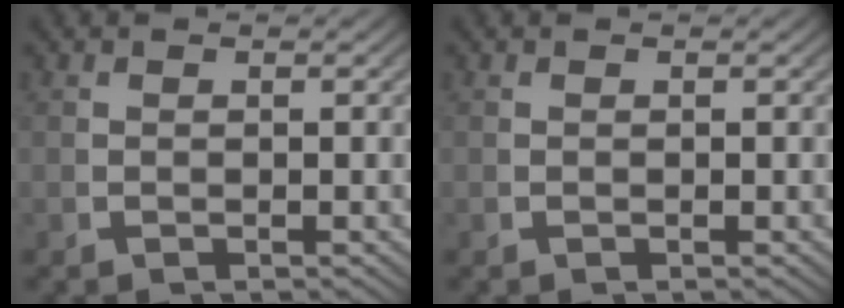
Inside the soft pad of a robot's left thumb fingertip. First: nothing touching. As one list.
[{"total": 0.0}]